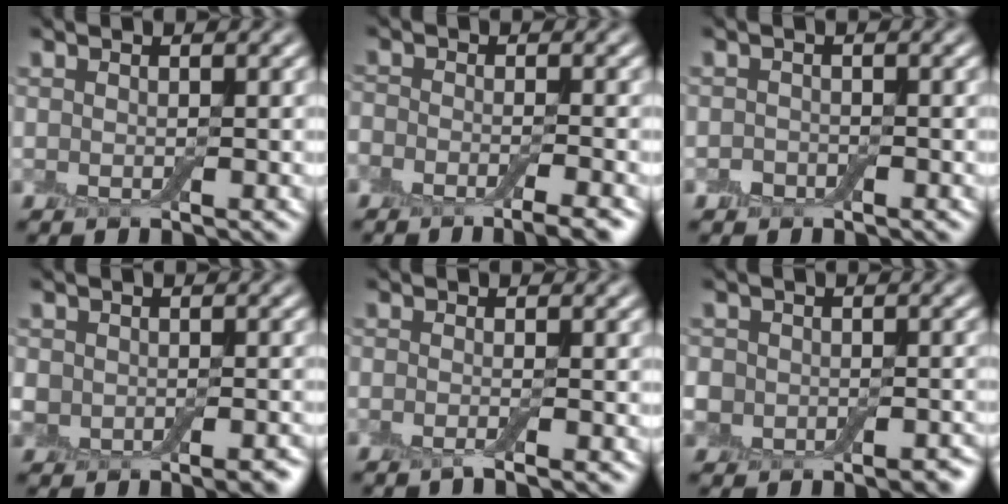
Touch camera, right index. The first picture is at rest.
{"total": 4.9, "force": [-3.5, 1.4, 3.0], "torque": [-0.042, -0.008, -0.054]}
{"total": 0.9, "force": [-0.6, 0.7, 0.2], "torque": [-0.002, 0.001, -0.013]}
{"total": 5.0, "force": [-2.0, 3.8, 2.7], "torque": [-0.033, -0.006, -0.029]}
{"total": 1.4, "force": [-0.9, 0.1, 1.0], "torque": [-0.013, -0.004, -0.022]}
{"total": 7.0, "force": [-3.2, 5.8, 2.5], "torque": [-0.023, -0.019, -0.062]}